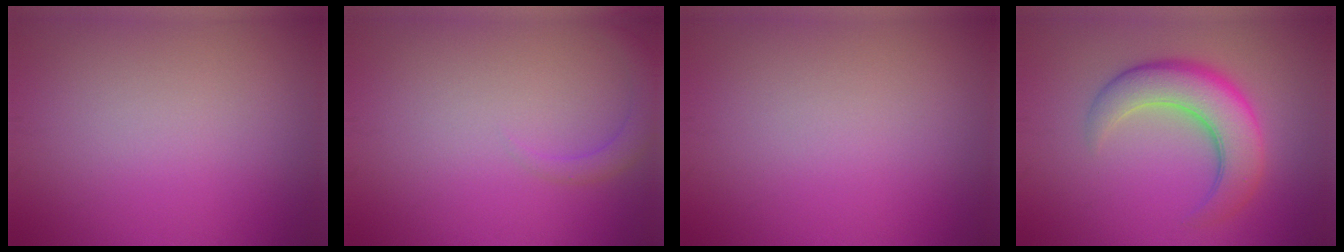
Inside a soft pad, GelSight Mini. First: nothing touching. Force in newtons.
{"total": 1.6, "press": 1.6, "slide": 0.2}
{"total": 0.0}
{"total": 6.6, "press": 6.5, "slide": 0.5}